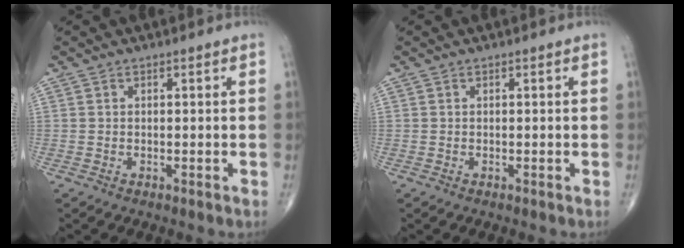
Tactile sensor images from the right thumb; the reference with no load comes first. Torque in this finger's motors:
{"motor_torque": [0.00, 0.00, 0.00, 0.00, 0.00]}